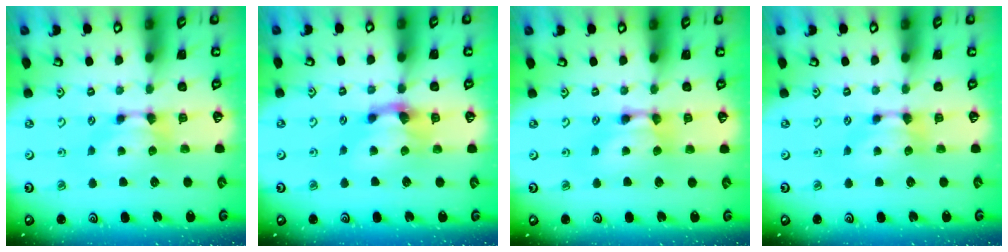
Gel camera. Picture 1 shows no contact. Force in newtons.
{"total": 2.3, "press": 1.4, "slide": 1.8}
{"total": 2.2, "press": 2.2, "slide": 0.1}
{"total": 0.0}